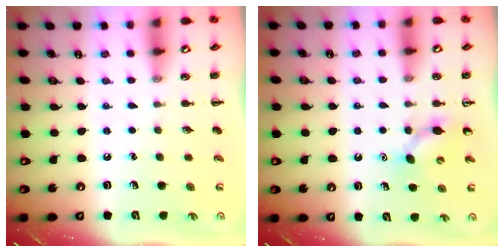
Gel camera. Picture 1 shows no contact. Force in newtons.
{"total": 5.9, "press": 5.7, "slide": 1.5}